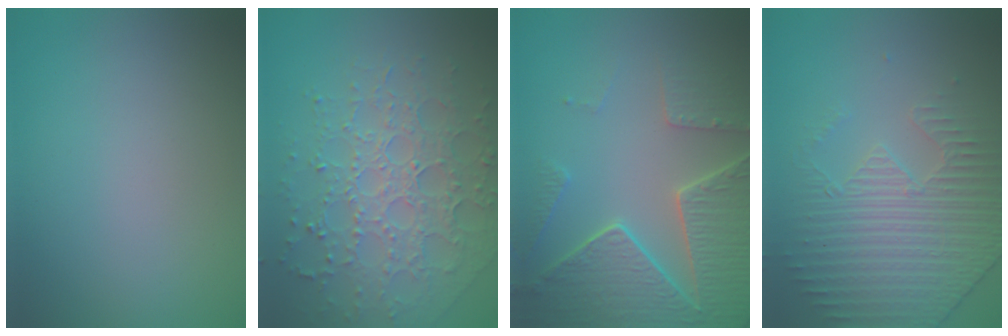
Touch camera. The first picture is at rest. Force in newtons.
{"total": 7.2, "press": 5.2, "slide": 5.0}
{"total": 7.2, "press": 5.7, "slide": 4.5}
{"total": 4.2, "press": 3.8, "slide": 1.8}